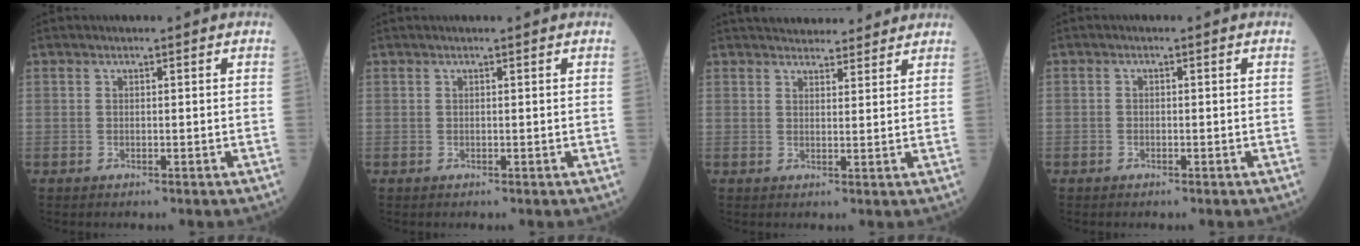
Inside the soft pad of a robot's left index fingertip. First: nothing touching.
{"total": 0.9, "force": [0.8, -0.1, 0.3], "torque": [-0.003, 0.009, 0.016]}
{"total": 9.9, "force": [9.1, 2.7, 2.6], "torque": [-0.026, 0.018, 0.116]}
{"total": 0.7, "force": [-0.6, 0.4, 0.0], "torque": [-0.004, 0.000, -0.014]}